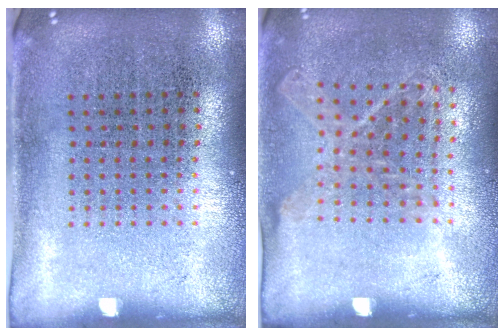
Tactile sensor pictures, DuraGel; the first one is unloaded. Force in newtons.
{"total": 1.1, "press": 1.0, "slide": 0.5}